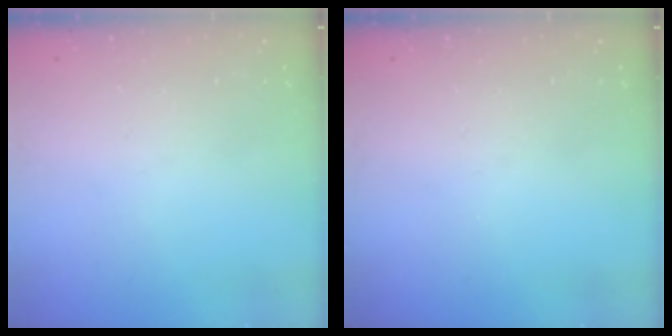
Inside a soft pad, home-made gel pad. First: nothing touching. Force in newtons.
{"total": 0.0}